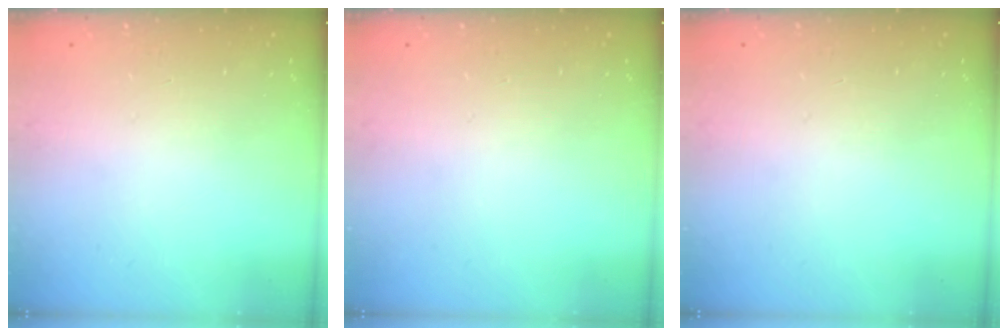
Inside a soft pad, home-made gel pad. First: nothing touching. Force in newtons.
{"total": 0.0}
{"total": 0.0}